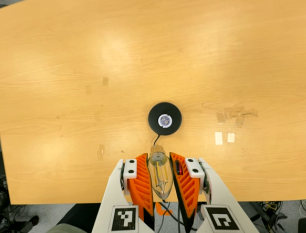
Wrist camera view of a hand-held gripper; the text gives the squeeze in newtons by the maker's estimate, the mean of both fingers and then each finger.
{"total": 18.9, "left": 19.7, "right": 18.1}